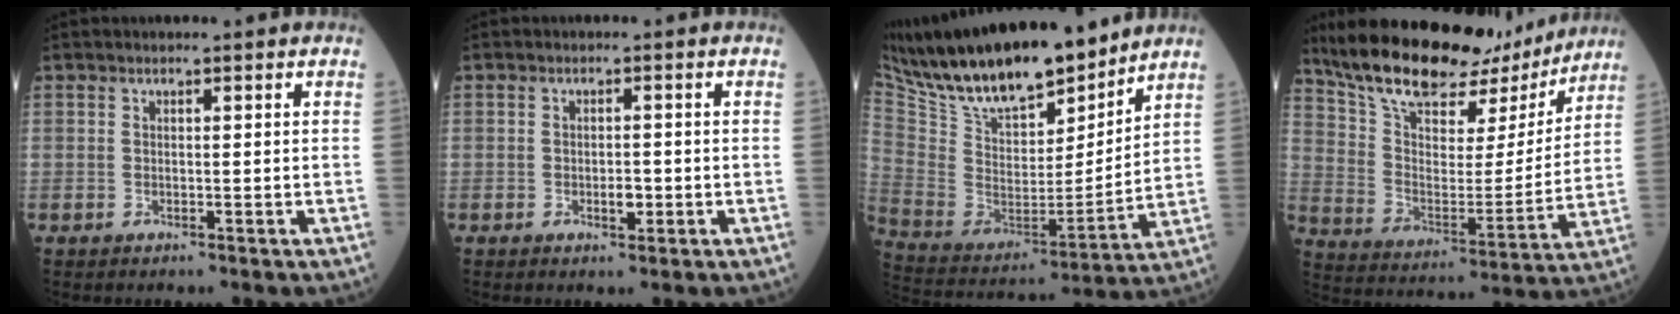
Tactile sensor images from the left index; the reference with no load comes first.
{"total": 1.8, "force": [-0.7, 0.9, 1.4], "torque": [-0.020, -0.002, -0.011]}
{"total": 21.6, "force": [18.0, 5.8, 10.4], "torque": [-0.195, -0.006, 0.318]}
{"total": 23.7, "force": [19.3, 8.0, 11.2], "torque": [-0.191, 0.006, 0.298]}